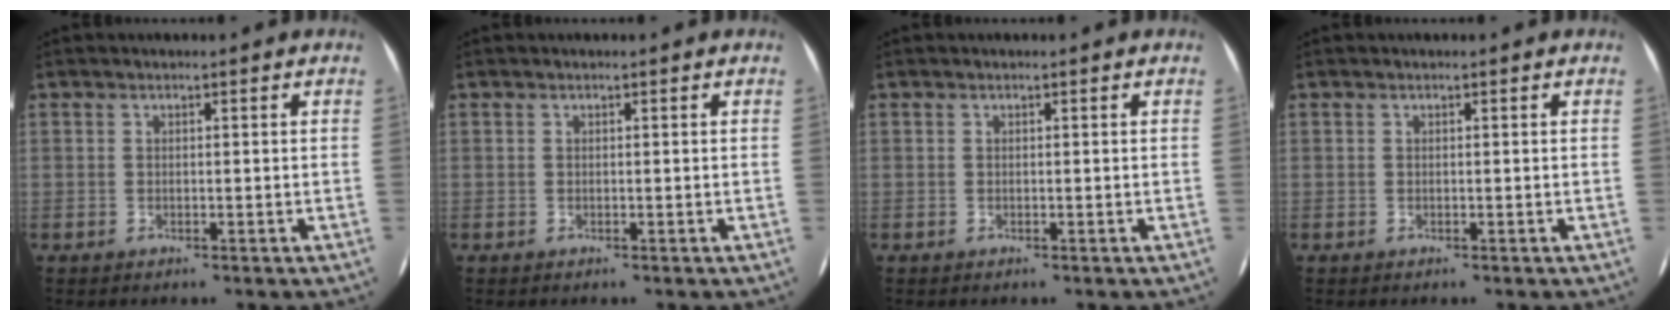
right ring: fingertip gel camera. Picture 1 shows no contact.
{"total": 0.0}
{"total": 0.0}
{"total": 0.0}